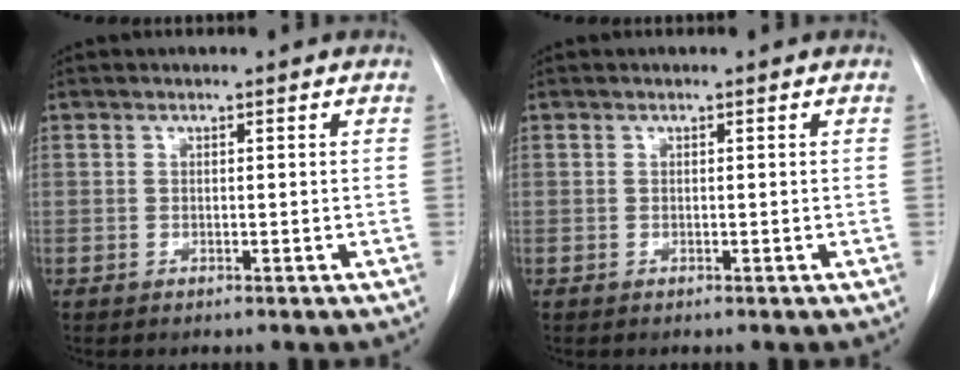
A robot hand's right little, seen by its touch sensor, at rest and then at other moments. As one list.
[{"total": 0.0}]